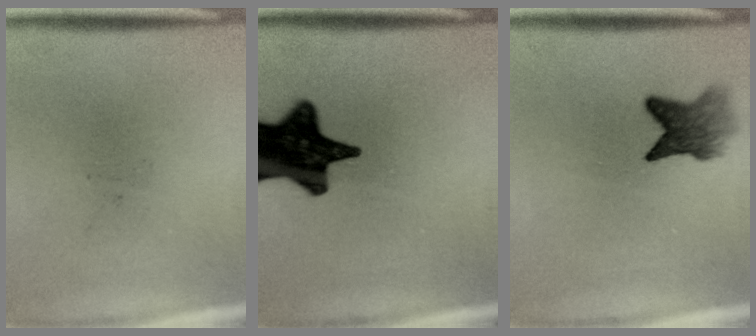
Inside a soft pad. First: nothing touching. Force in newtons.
{"total": 16.6}
{"total": 4.7}